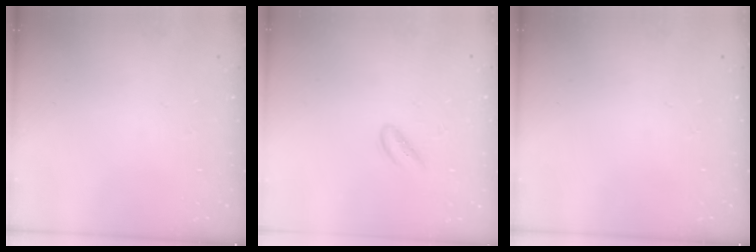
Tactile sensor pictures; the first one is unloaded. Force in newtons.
{"total": 1.4, "press": 1.3, "slide": 0.4}
{"total": 0.0}